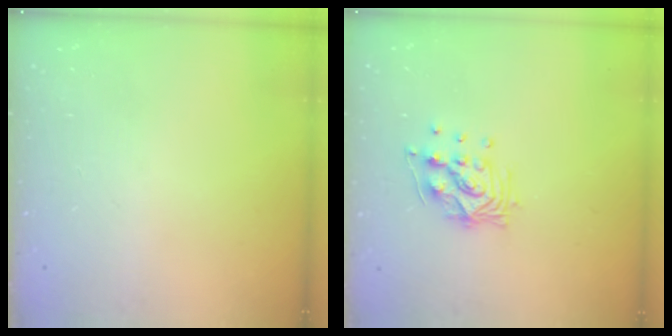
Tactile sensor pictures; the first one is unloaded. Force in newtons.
{"total": 10.2, "press": 10.2, "slide": 1.2}